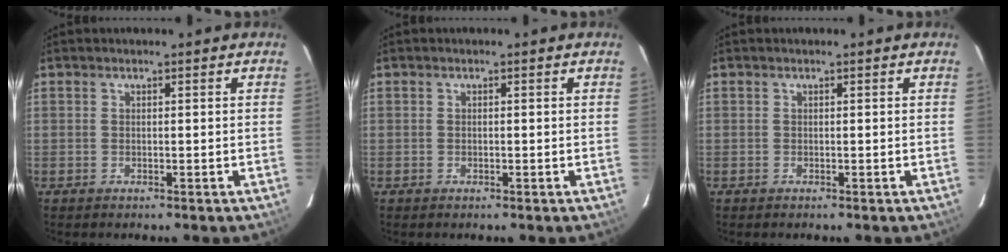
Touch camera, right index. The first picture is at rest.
{"total": 0.0}
{"total": 0.0}